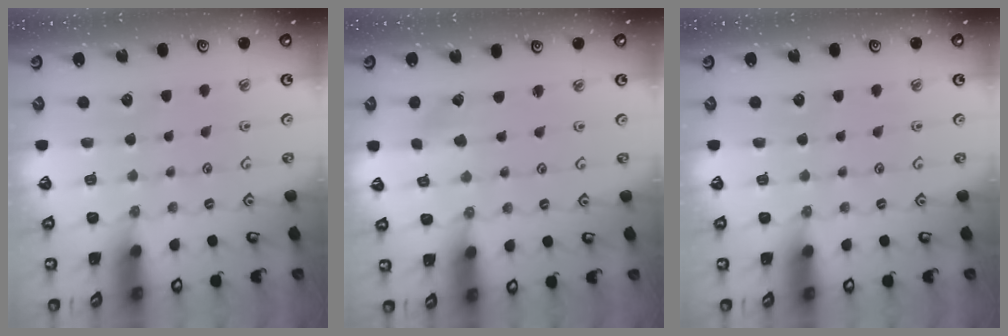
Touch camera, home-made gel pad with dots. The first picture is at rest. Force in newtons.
{"total": 0.6, "press": 0.6, "slide": 0.2}
{"total": 0.0}